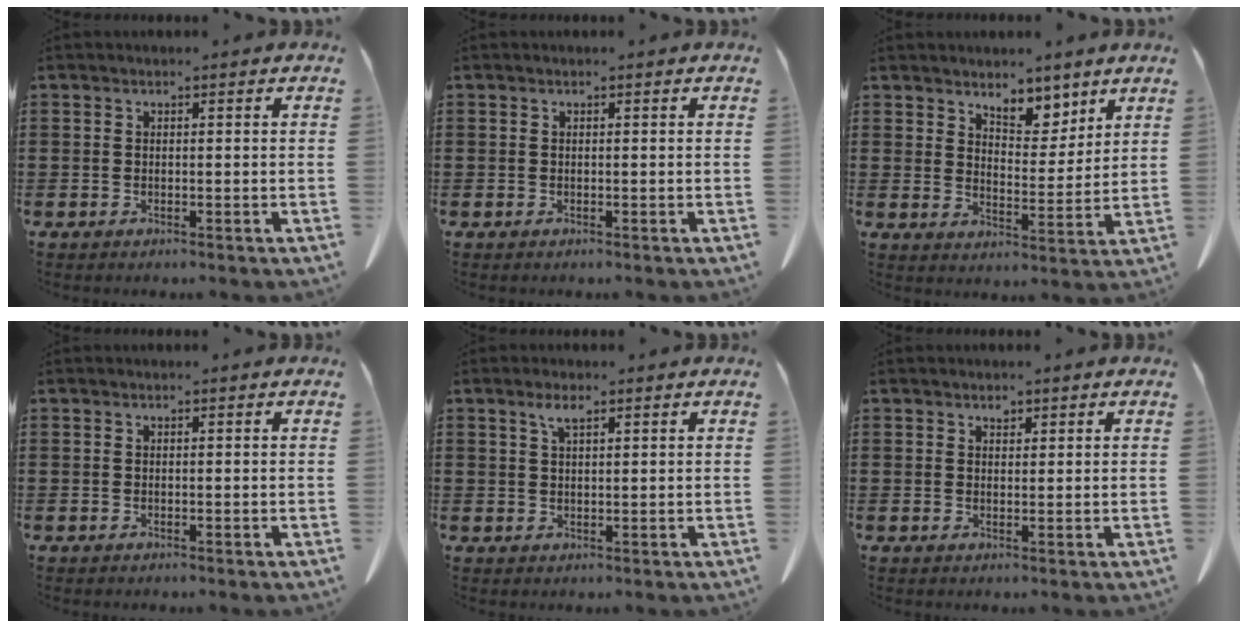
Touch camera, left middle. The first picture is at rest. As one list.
[{"total": 0.0}, {"total": 5.4, "force": [4.9, 2.1, 1.0], "torque": [-0.023, -0.027, 0.088]}, {"total": 0.0}, {"total": 2.6, "force": [1.6, 0.8, 1.8], "torque": [-0.042, 0.002, 0.030]}, {"total": 1.3, "force": [1.1, 0.6, 0.3], "torque": [0.000, -0.005, 0.021]}]